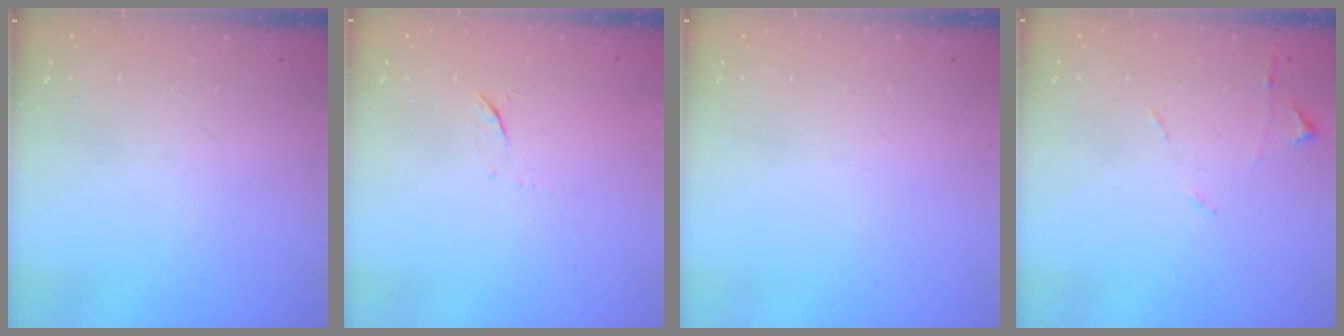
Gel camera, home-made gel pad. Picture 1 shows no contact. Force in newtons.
{"total": 5.0, "press": 4.8, "slide": 1.4}
{"total": 0.0}
{"total": 5.6, "press": 5.6, "slide": 0.8}